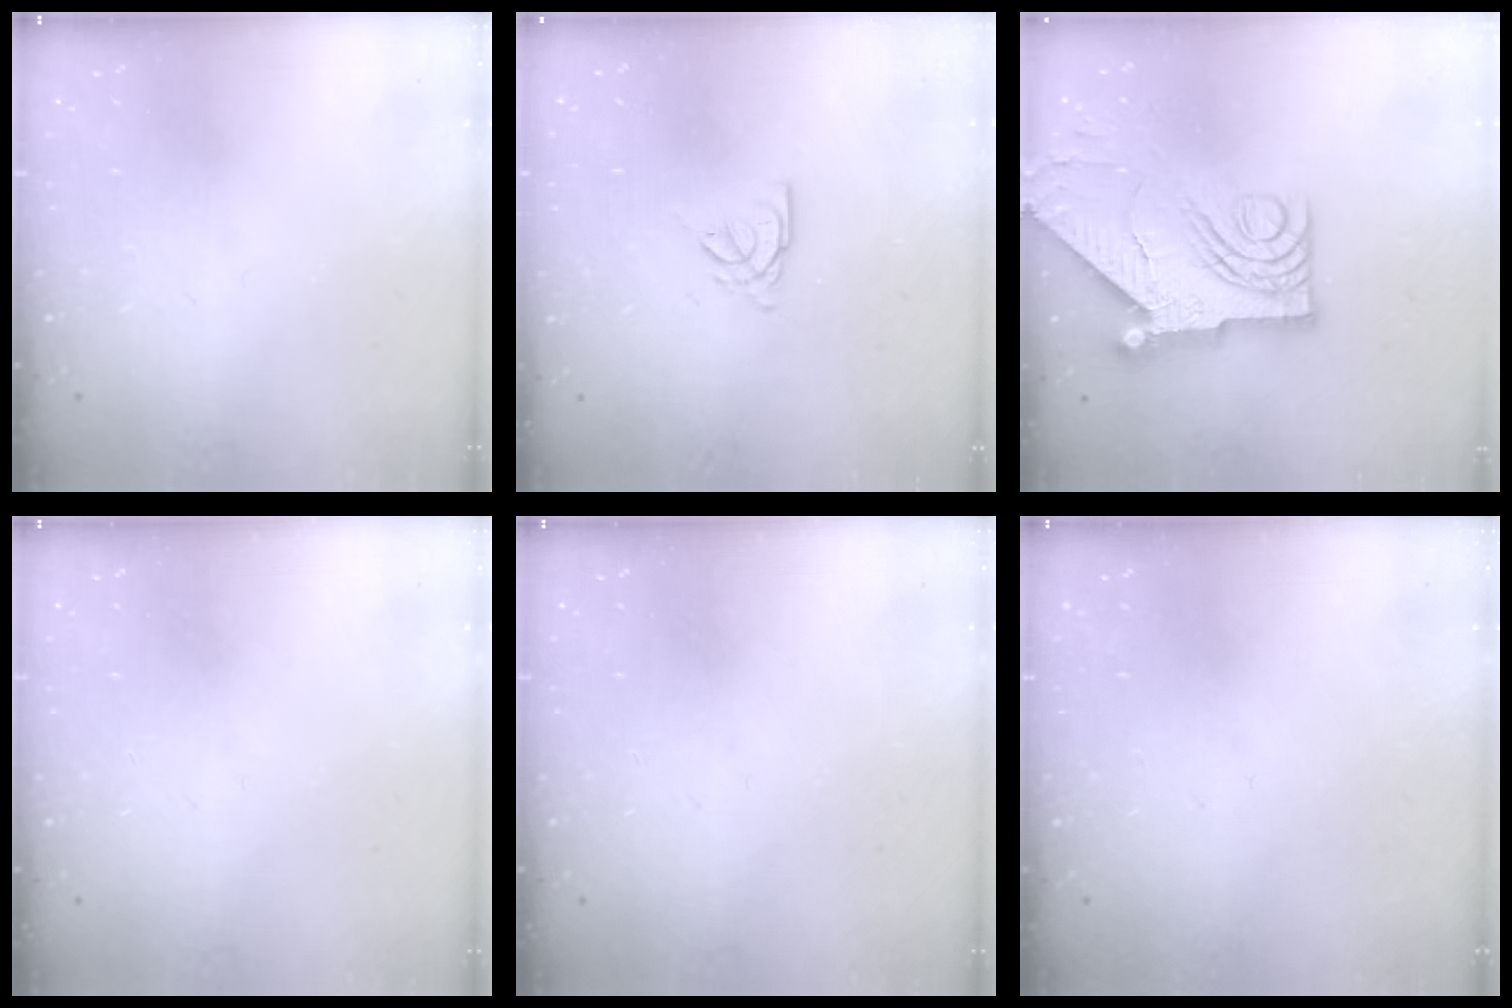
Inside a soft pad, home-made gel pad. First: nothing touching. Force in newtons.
{"total": 0.9, "press": 0.8, "slide": 0.2}
{"total": 17.7, "press": 17.6, "slide": 1.7}
{"total": 0.0}
{"total": 0.0}
{"total": 0.0}